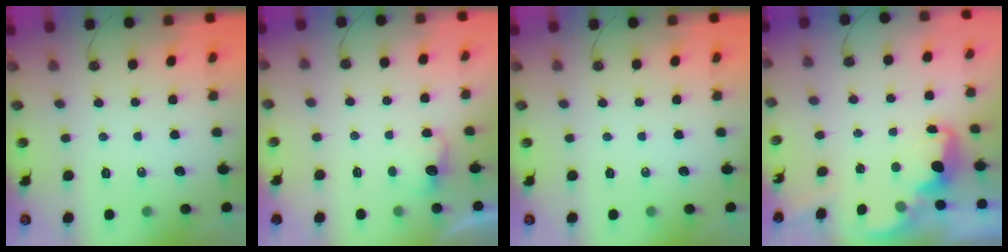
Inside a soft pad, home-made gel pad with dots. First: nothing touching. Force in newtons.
{"total": 2.7, "press": 2.6, "slide": 0.9}
{"total": 0.0}
{"total": 2.5, "press": 2.5, "slide": 0.5}